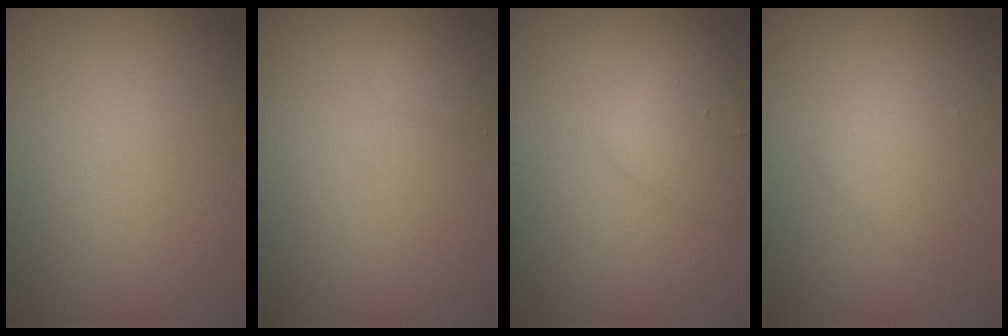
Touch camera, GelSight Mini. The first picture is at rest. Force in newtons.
{"total": 0.6, "press": 0.6, "slide": 0.1}
{"total": 2.6, "press": 2.6, "slide": 0.0}
{"total": 1.9, "press": 1.9, "slide": 0.2}